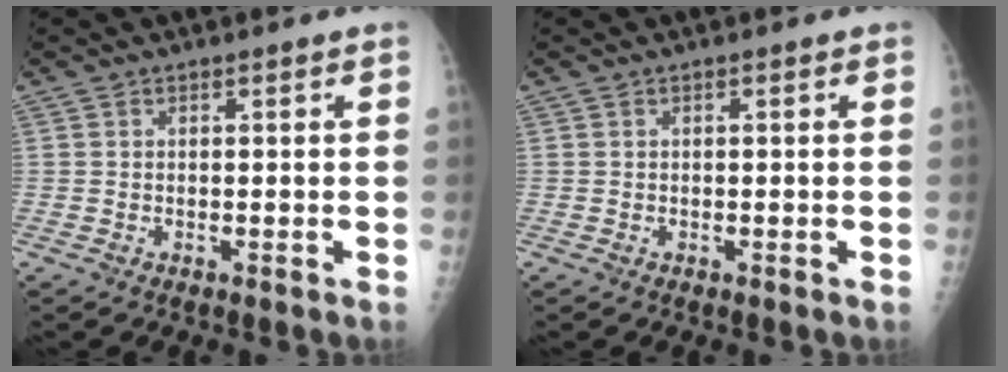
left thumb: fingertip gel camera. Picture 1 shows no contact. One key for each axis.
{"total": 0.0}